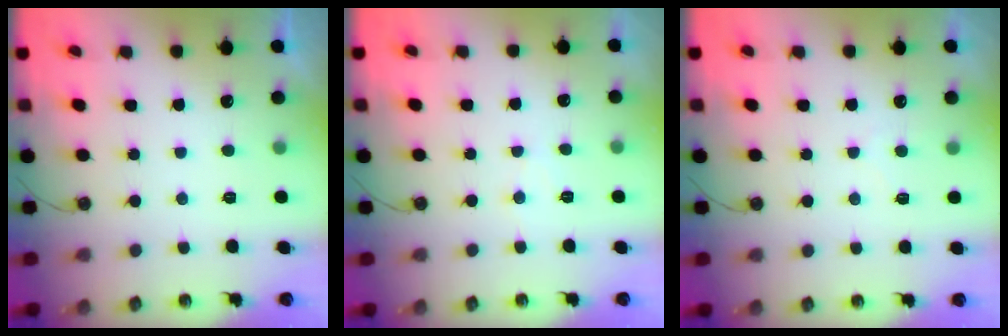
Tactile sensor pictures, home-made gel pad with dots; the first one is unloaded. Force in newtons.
{"total": 4.0, "press": 3.9, "slide": 0.6}
{"total": 4.1, "press": 4.1, "slide": 0.4}